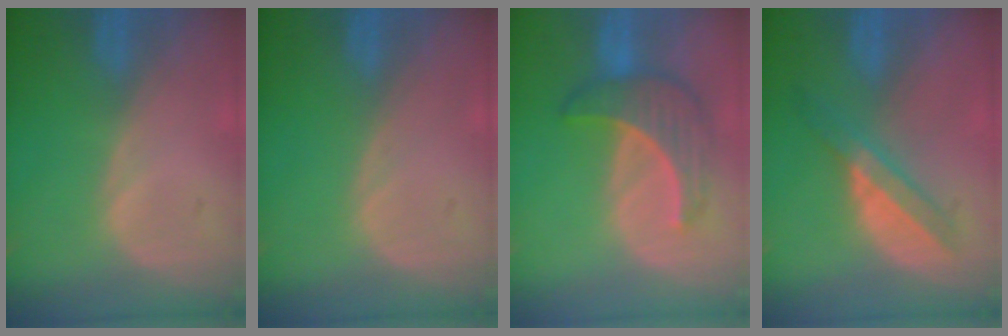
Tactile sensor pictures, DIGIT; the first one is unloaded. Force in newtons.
{"total": 0.0}
{"total": 6.6, "press": 6.6, "slide": 0.9}
{"total": 6.0, "press": 5.3, "slide": 2.8}